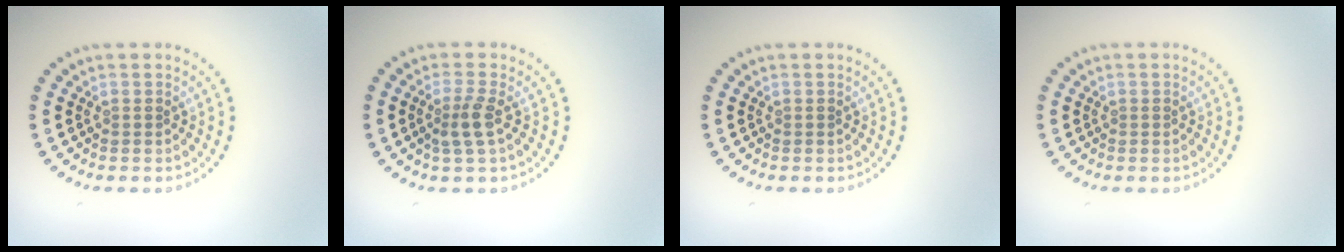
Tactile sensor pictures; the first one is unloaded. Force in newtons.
{"total": 2.2, "press": 1.8, "slide": 1.3}
{"total": 0.0}
{"total": 0.0}